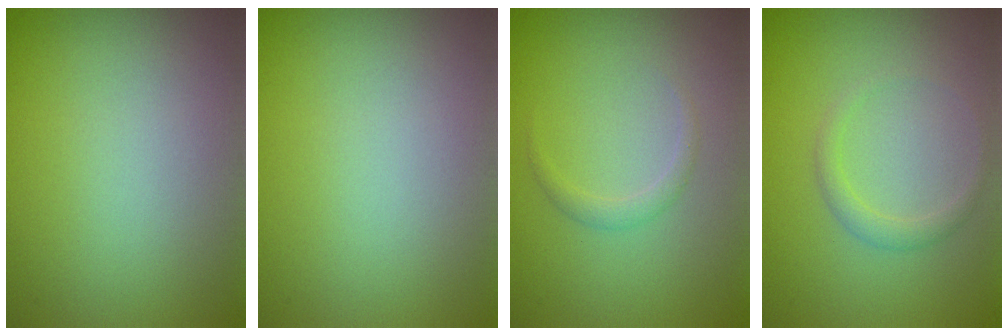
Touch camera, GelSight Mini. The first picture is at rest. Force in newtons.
{"total": 0.0}
{"total": 1.1, "press": 1.1, "slide": 0.0}
{"total": 1.3, "press": 1.3, "slide": 0.0}